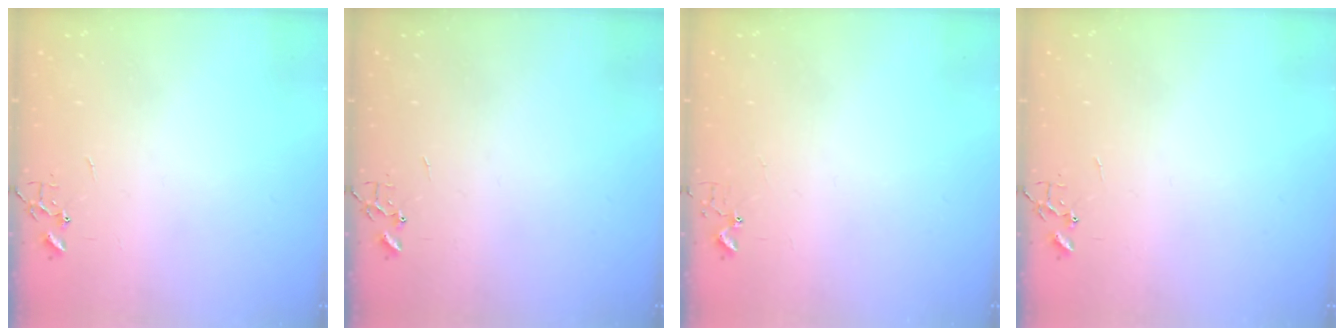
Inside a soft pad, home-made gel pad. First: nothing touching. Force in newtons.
{"total": 0.0}
{"total": 2.7, "press": 2.7, "slide": 0.2}
{"total": 0.0}